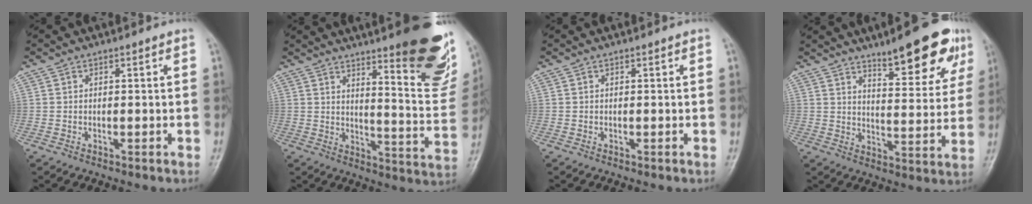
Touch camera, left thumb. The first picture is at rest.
{"total": 21.8, "force": [13.8, 4.8, 16.1], "torque": [-0.171, -0.098, 0.181]}
{"total": 0.0}
{"total": 14.7, "force": [9.6, 4.1, 10.4], "torque": [-0.104, -0.047, 0.138]}